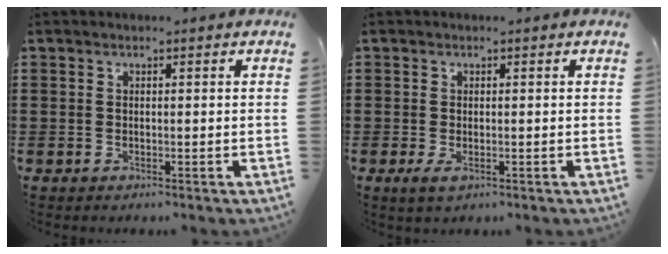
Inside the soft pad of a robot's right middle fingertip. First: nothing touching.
{"total": 1.3, "force": [-0.3, 0.7, 1.0], "torque": [-0.019, 0.000, -0.007]}